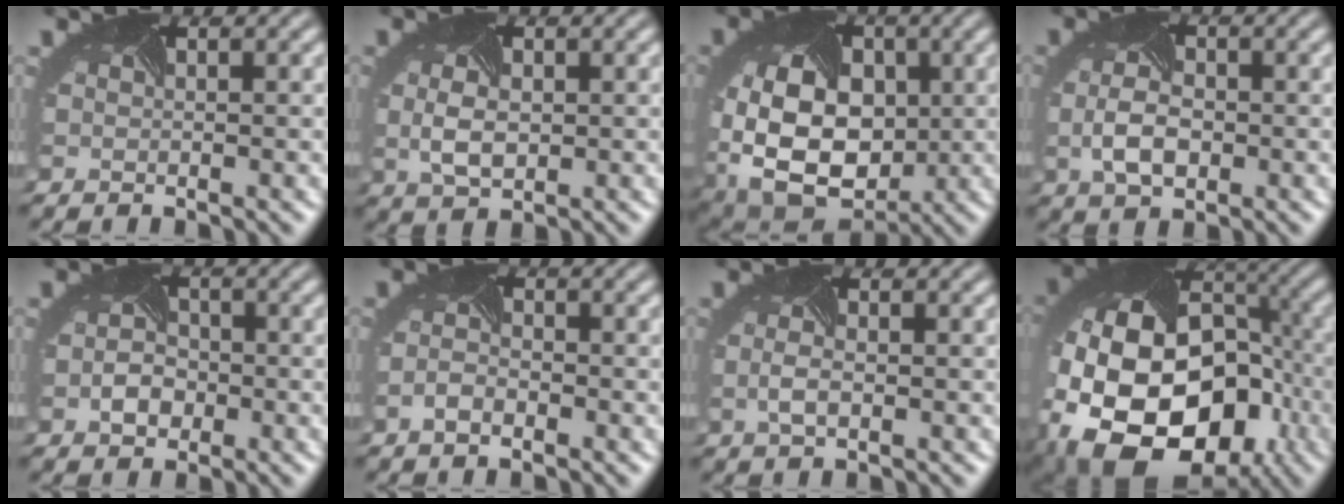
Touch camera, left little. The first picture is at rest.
{"total": 2.8, "force": [-0.1, 1.8, 2.2], "torque": [-0.054, -0.004, 0.000]}
{"total": 14.5, "force": [-1.5, 10.7, 9.8], "torque": [-0.192, -0.027, -0.010]}
{"total": 3.8, "force": [-0.6, 2.4, 2.9], "torque": [-0.068, -0.006, -0.011]}
{"total": 2.2, "force": [-0.9, 1.7, 1.2], "torque": [-0.026, -0.005, -0.020]}
{"total": 1.5, "force": [-1.1, 0.5, 0.9], "torque": [-0.025, -0.006, -0.022]}
{"total": 1.5, "force": [-0.4, 0.5, 1.3], "torque": [-0.037, -0.006, -0.009]}
{"total": 20.1, "force": [-6.5, 14.3, 12.5], "torque": [-0.217, -0.035, -0.100]}